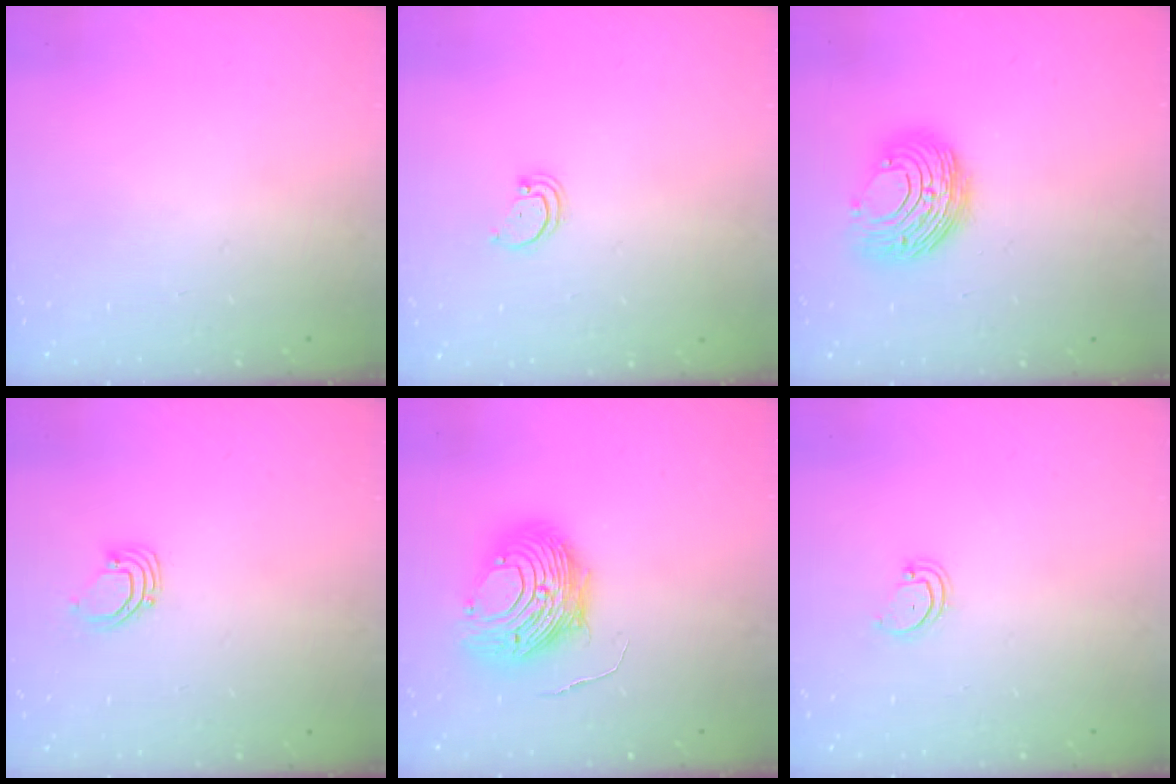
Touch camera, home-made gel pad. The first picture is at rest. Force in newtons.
{"total": 1.8, "press": 1.8, "slide": 0.2}
{"total": 11.0, "press": 11.0, "slide": 0.4}
{"total": 2.7, "press": 2.7, "slide": 0.2}
{"total": 13.0, "press": 12.9, "slide": 1.4}
{"total": 3.0, "press": 3.0, "slide": 0.2}